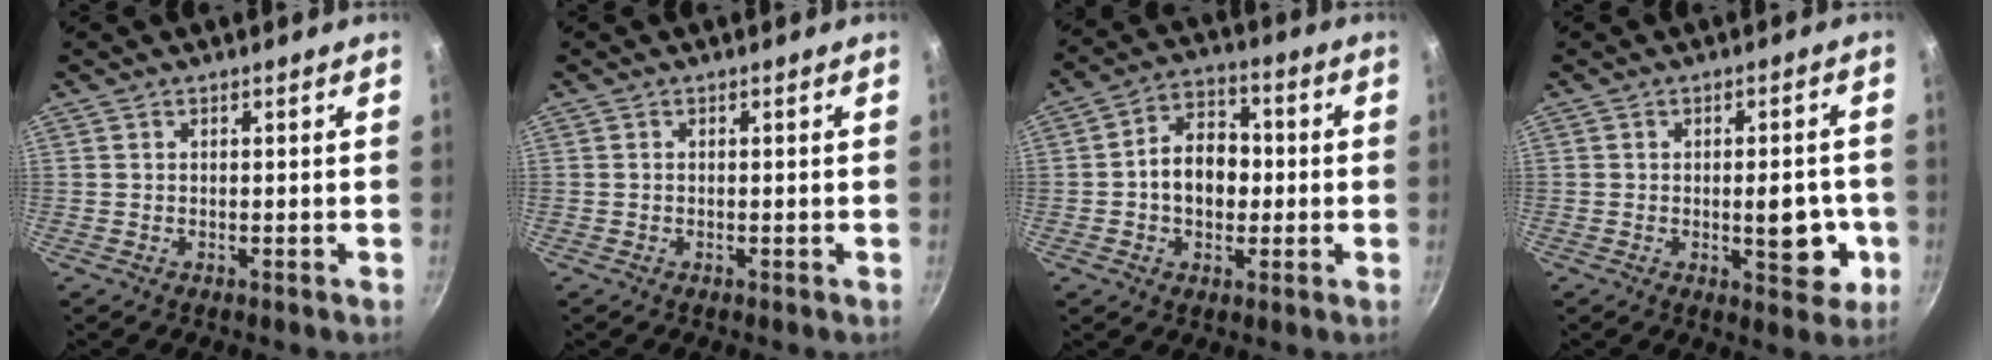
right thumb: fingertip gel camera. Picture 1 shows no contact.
{"total": 0.0}
{"total": 10.5, "force": [-0.6, 7.7, 7.1], "torque": [-0.074, 0.023, -0.021]}
{"total": 8.9, "force": [-1.8, 4.1, 7.7], "torque": [-0.072, 0.004, -0.020]}